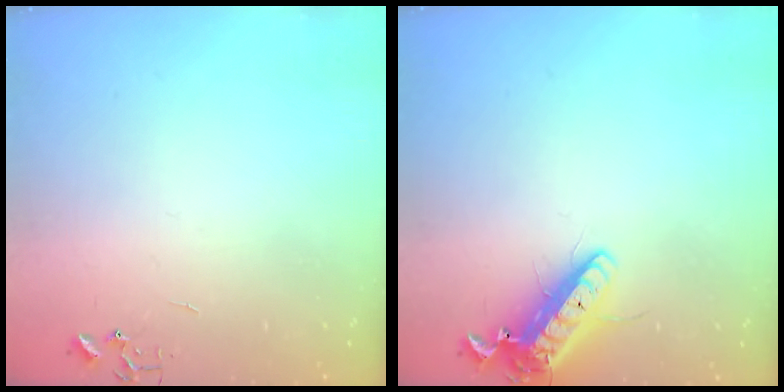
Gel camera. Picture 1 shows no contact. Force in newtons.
{"total": 14.8, "press": 14.5, "slide": 2.9}